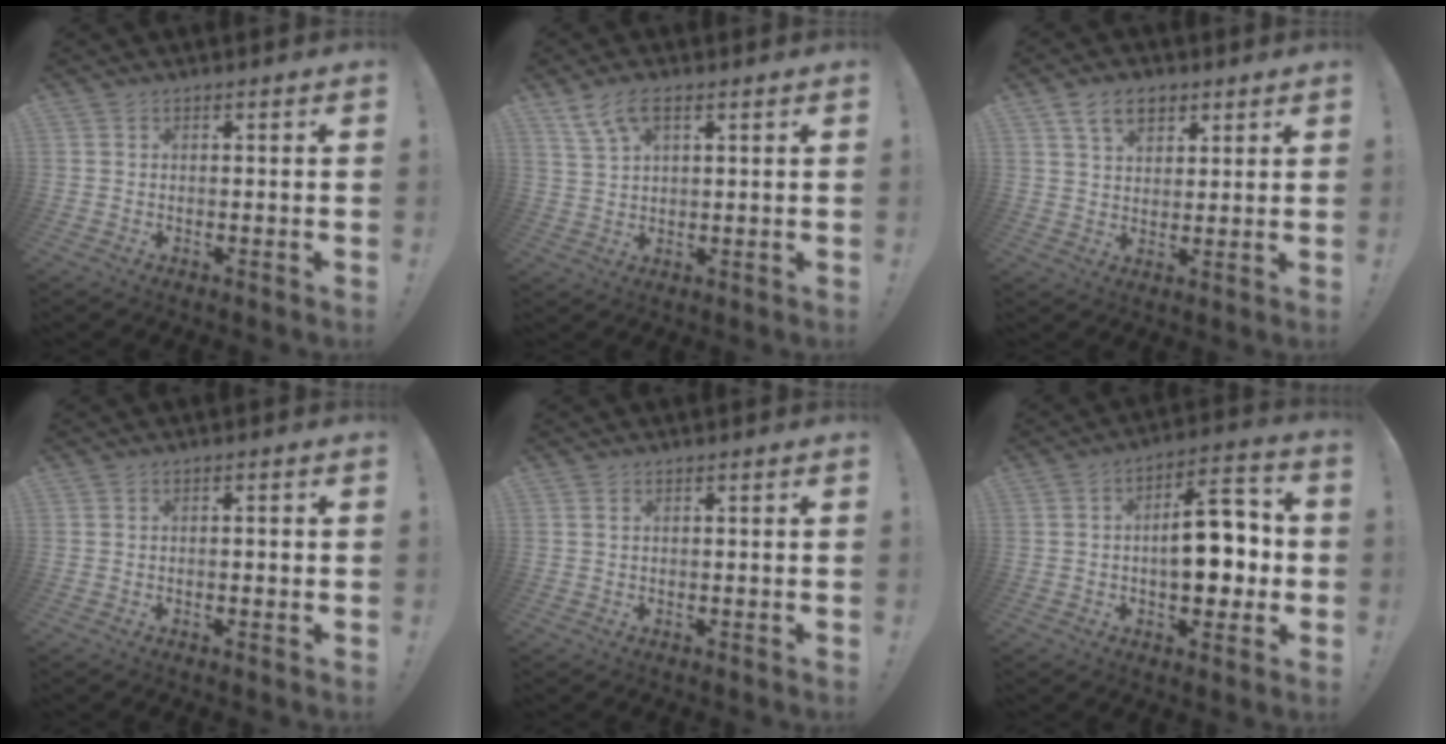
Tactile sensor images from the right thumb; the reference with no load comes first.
{"total": 7.1, "force": [3.8, 3.3, 5.1], "torque": [-0.100, -0.001, 0.075]}
{"total": 8.4, "force": [4.7, 5.4, 4.4], "torque": [-0.076, -0.005, 0.091]}
{"total": 1.2, "force": [-0.4, 0.3, 1.1], "torque": [-0.013, 0.001, -0.011]}
{"total": 0.8, "force": [0.5, 0.1, 0.6], "torque": [-0.015, 0.003, 0.009]}
{"total": 15.0, "force": [-1.0, 7.9, 12.7], "torque": [-0.173, 0.016, -0.019]}